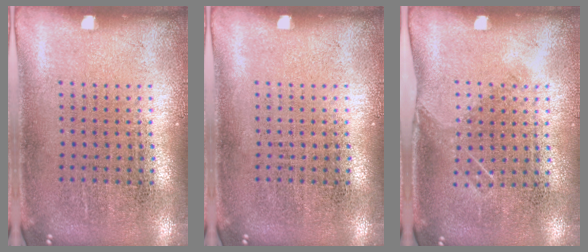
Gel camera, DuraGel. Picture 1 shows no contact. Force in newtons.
{"total": 0.0}
{"total": 1.1, "press": 0.8, "slide": 0.7}